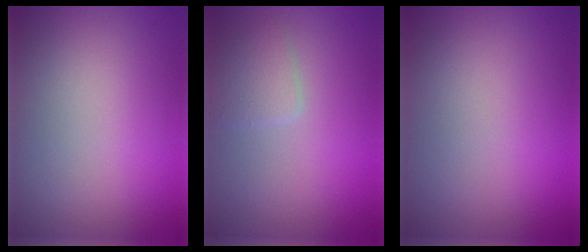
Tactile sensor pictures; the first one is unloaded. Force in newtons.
{"total": 2.2, "press": 2.2, "slide": 0.1}
{"total": 0.0}